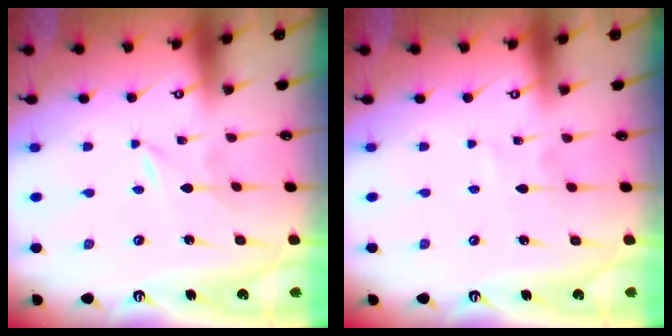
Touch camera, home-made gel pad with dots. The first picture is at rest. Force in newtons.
{"total": 2.4, "press": 2.4, "slide": 0.3}